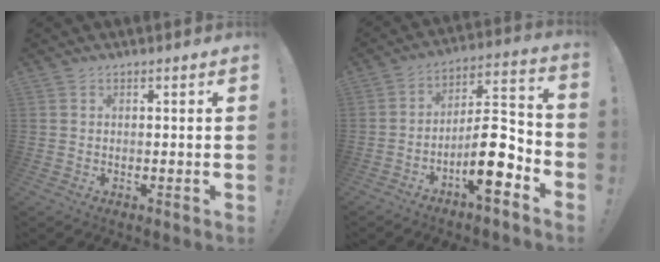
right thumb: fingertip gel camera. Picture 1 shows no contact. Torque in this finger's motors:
{"motor_torque": [1.11, 1.13, 1.17, -1.28, 0.44]}